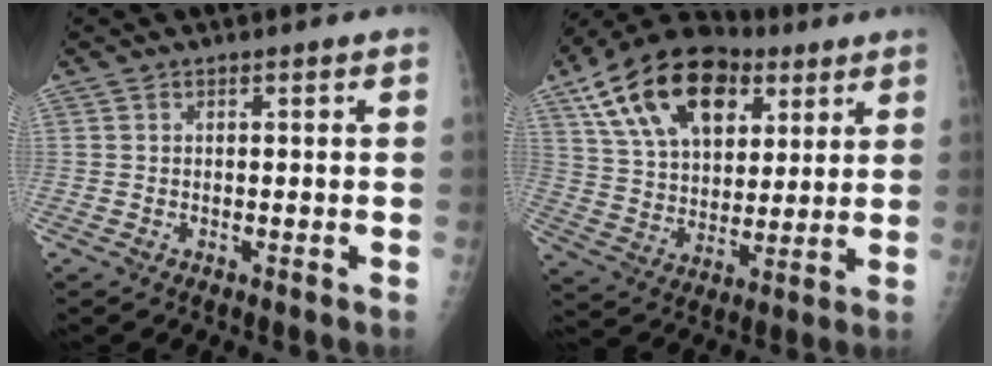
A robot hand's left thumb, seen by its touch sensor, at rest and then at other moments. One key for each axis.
{"total": 22.4, "fx": 10.5, "fy": 13.7, "fz": 14.3, "tx": -0.232, "ty": -0.008, "tz": 0.180}